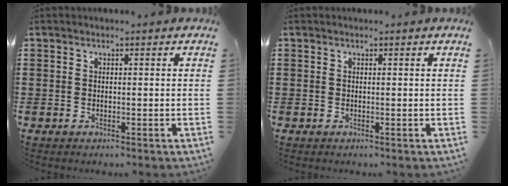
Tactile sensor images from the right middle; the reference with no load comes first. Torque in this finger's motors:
{"motor_torque": [-0.17, 0.05, -0.01, -0.01]}